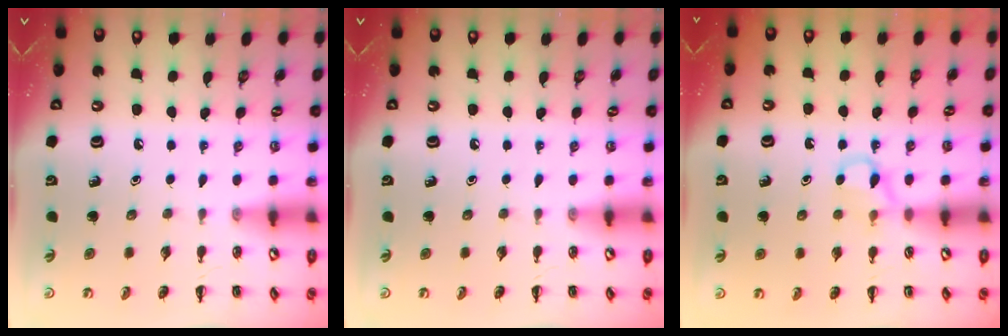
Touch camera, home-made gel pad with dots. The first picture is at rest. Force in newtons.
{"total": 0.0}
{"total": 5.3, "press": 5.1, "slide": 1.6}